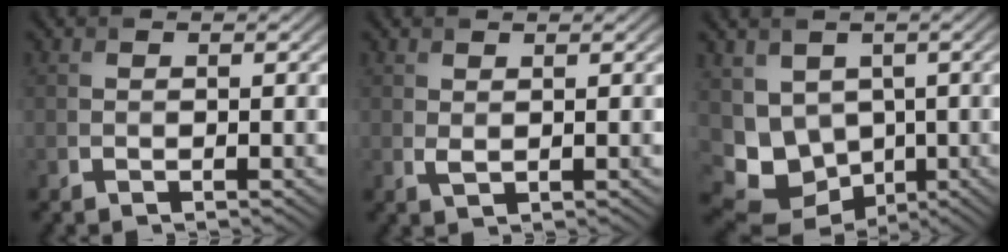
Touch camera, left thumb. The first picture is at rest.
{"total": 1.0, "force": [0.6, 0.4, 0.7], "torque": [-0.022, -0.003, 0.015]}
{"total": 8.2, "force": [0.0, 7.0, 4.3], "torque": [-0.097, -0.034, 0.011]}